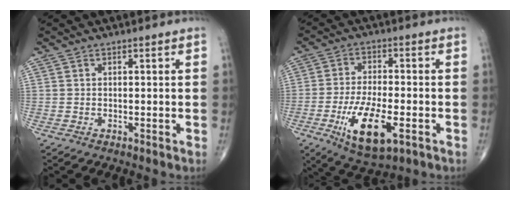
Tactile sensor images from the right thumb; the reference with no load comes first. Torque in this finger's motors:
{"motor_torque": [-0.26, 0.29, 0.84, 0.27, 0.38]}